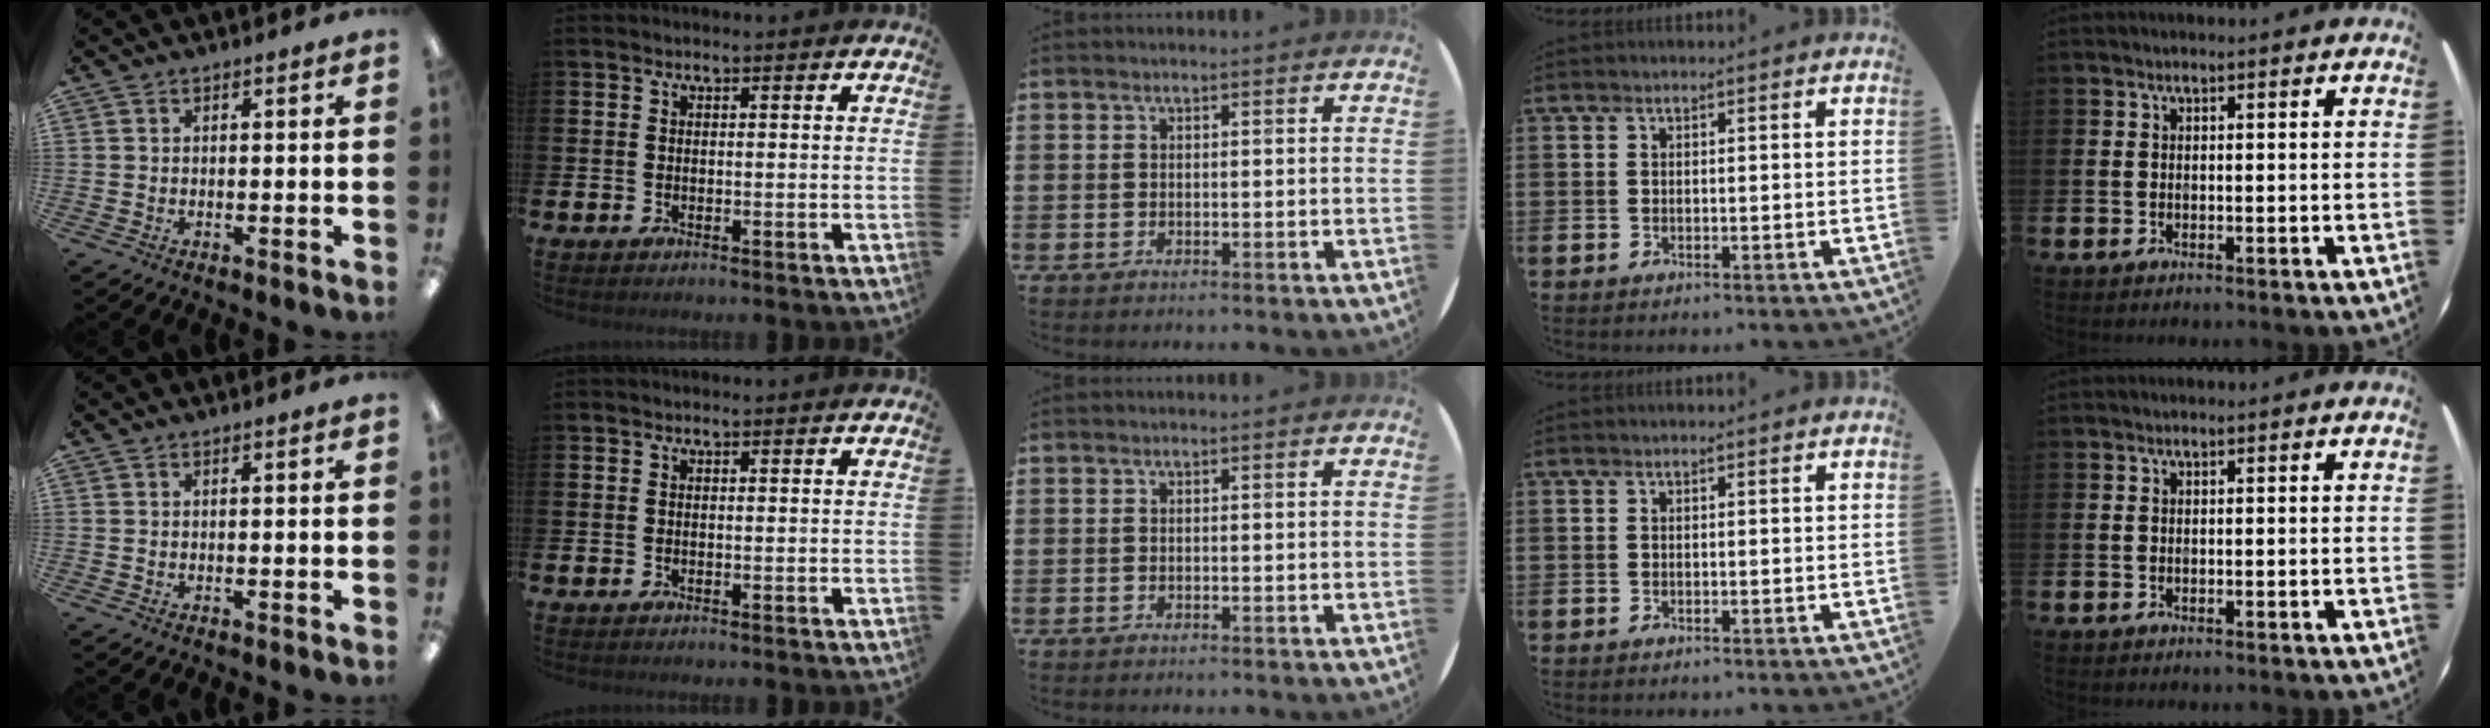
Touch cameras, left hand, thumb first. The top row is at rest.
{}